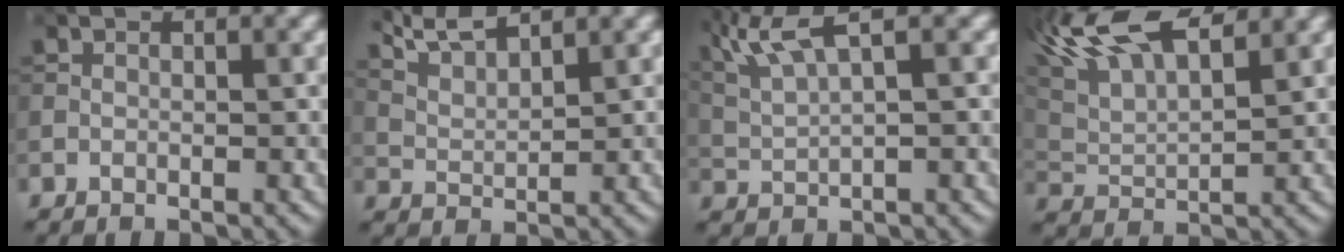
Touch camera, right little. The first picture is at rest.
{"total": 3.8, "force": [3.2, 0.7, 1.9], "torque": [-0.040, 0.005, 0.066]}
{"total": 5.5, "force": [3.3, 1.1, 4.3], "torque": [-0.093, 0.021, 0.070]}
{"total": 10.3, "force": [7.2, 3.3, 6.6], "torque": [-0.148, 0.026, 0.126]}